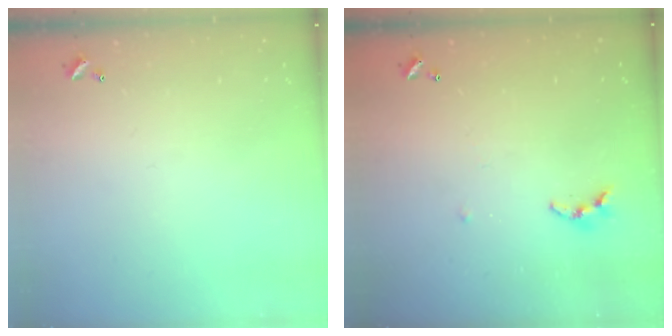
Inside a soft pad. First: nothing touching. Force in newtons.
{"total": 4.3, "press": 4.3, "slide": 0.4}